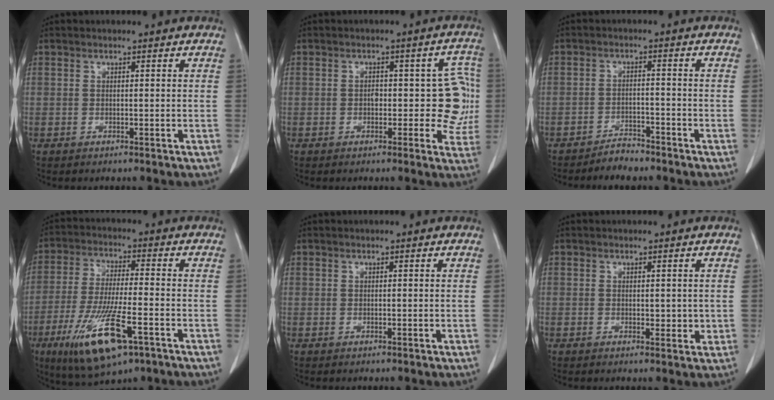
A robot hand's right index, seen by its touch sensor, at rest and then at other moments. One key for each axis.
{"total": 7.5, "fx": -0.5, "fy": 3.8, "fz": 6.4, "tx": -0.044, "ty": 0.025, "tz": -0.009}
{"total": 3.3, "fx": -3.1, "fy": 0.8, "fz": 0.8, "tx": -0.016, "ty": -0.004, "tz": -0.052}
{"total": 14.6, "fx": -7.0, "fy": 2.9, "fz": 12.5, "tx": -0.250, "ty": -0.031, "tz": -0.115}
{"total": 0.0}
{"total": 2.2, "fx": 0.1, "fy": 1.3, "fz": 1.7, "tx": -0.018, "ty": -0.003, "tz": 0.005}